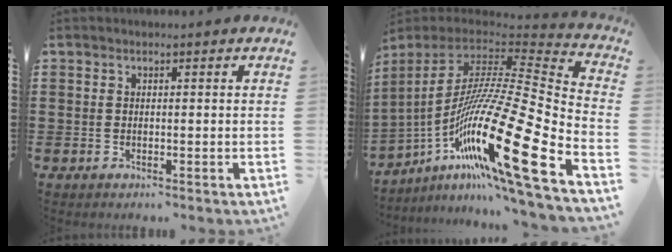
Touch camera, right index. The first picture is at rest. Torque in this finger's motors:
{"motor_torque": [1.27, -0.22, 1.05, 0.21]}